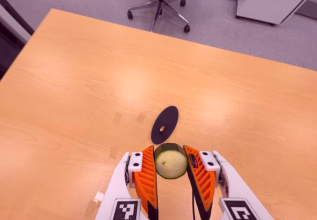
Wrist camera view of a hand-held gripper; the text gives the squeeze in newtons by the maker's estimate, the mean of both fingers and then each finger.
{"total": 11.5, "left": 13.0, "right": 10.1}